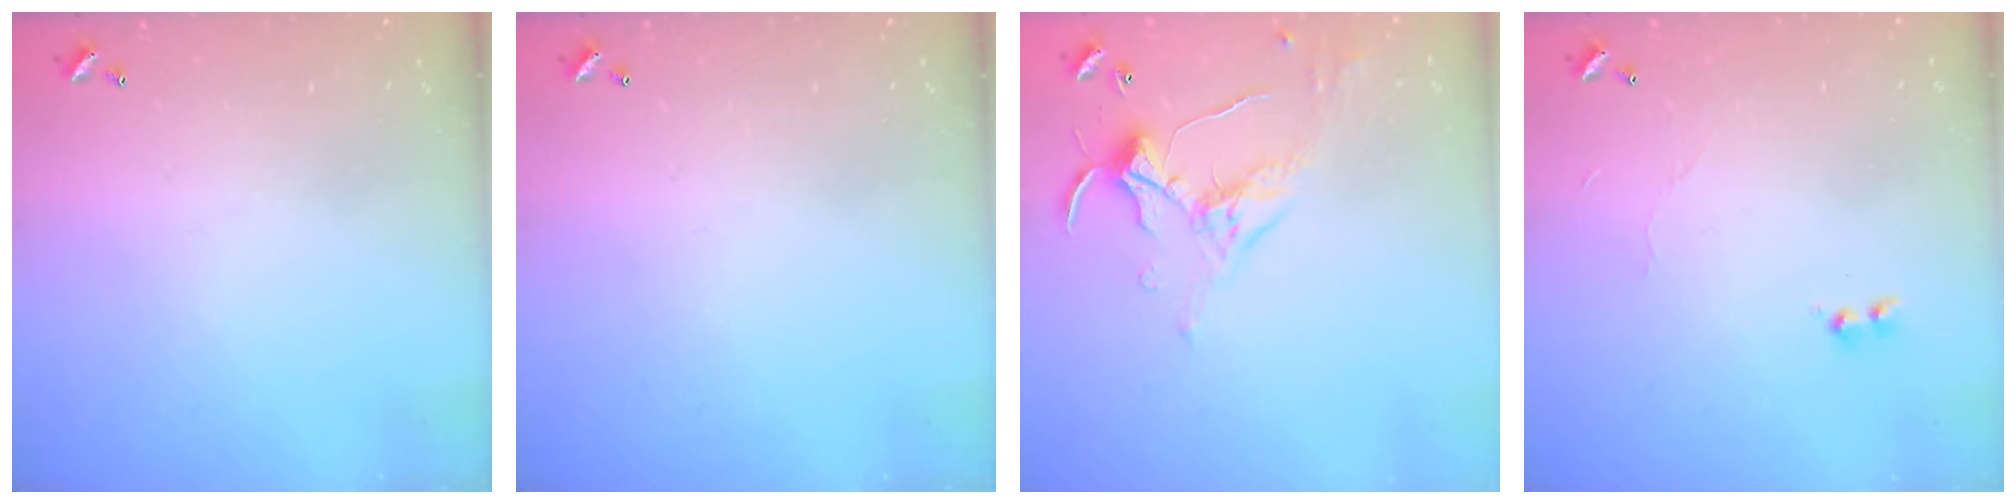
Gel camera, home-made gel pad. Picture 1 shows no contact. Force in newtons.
{"total": 0.0}
{"total": 1.2, "press": 0.8, "slide": 0.8}
{"total": 5.4, "press": 5.4, "slide": 0.3}